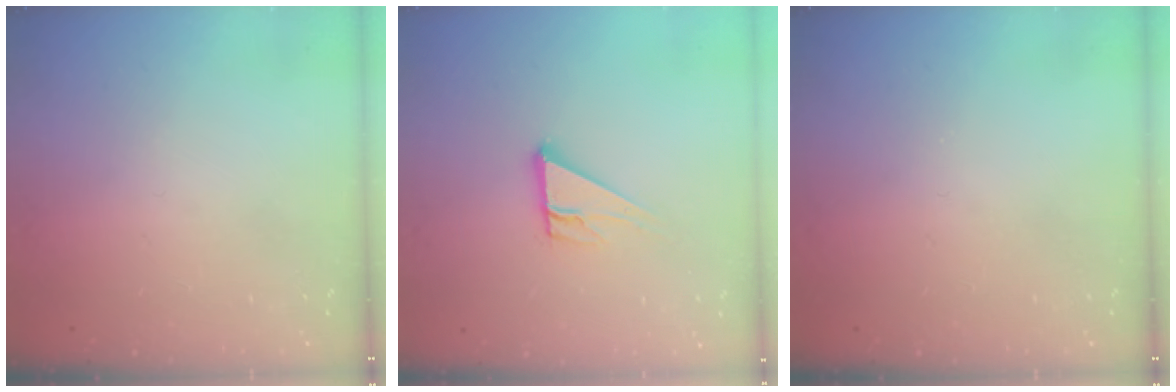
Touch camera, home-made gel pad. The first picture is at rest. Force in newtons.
{"total": 6.6, "press": 6.6, "slide": 0.6}
{"total": 0.0}